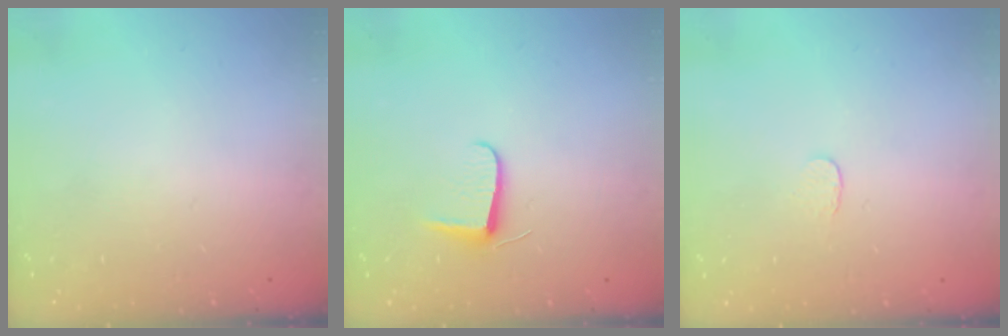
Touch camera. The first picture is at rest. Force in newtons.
{"total": 6.2, "press": 6.1, "slide": 0.7}
{"total": 3.0, "press": 3.0, "slide": 0.2}